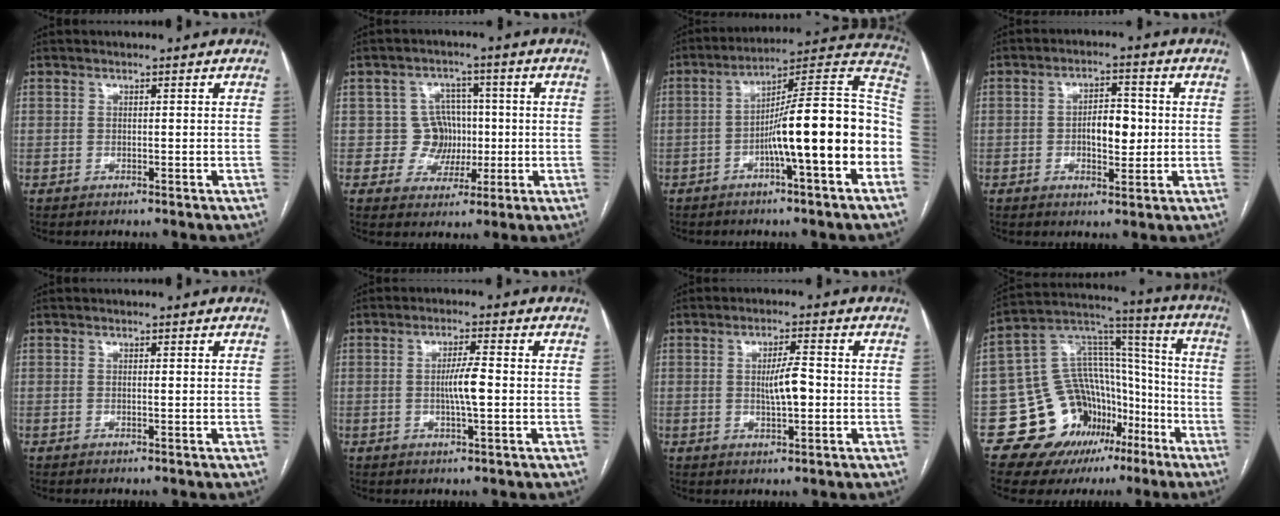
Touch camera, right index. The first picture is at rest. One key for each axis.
{"total": 5.9, "fx": -0.2, "fy": 5.8, "fz": 1.2, "tx": -0.009, "ty": 0.022, "tz": 0.001}
{"total": 17.3, "fx": -4.4, "fy": 1.3, "fz": 16.7, "tx": -0.226, "ty": 0.033, "tz": -0.069}
{"total": 5.9, "fx": -0.3, "fy": 2.7, "fz": 5.2, "tx": -0.083, "ty": 0.009, "tz": -0.002}
{"total": 0.0}
{"total": 4.6, "fx": -0.4, "fy": 0.2, "fz": 4.6, "tx": -0.084, "ty": -0.002, "tz": -0.008}
{"total": 5.0, "fx": -0.3, "fy": 1.0, "fz": 4.9, "tx": -0.085, "ty": 0.001, "tz": -0.003}
{"total": 17.5, "fx": -8.7, "fy": 13.9, "fz": 6.2, "tx": -0.089, "ty": 0.105, "tz": -0.125}